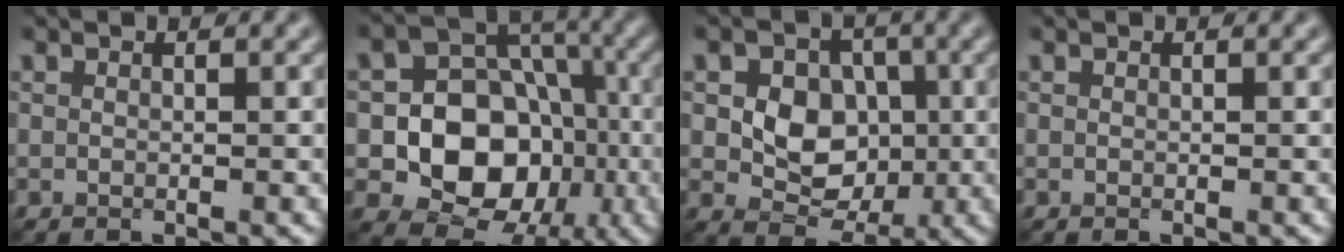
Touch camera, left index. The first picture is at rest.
{"total": 10.7, "force": [-2.5, 8.3, 6.2], "torque": [-0.093, -0.003, -0.053]}
{"total": 5.8, "force": [-0.1, 4.6, 3.5], "torque": [-0.049, 0.003, -0.008]}
{"total": 0.0}